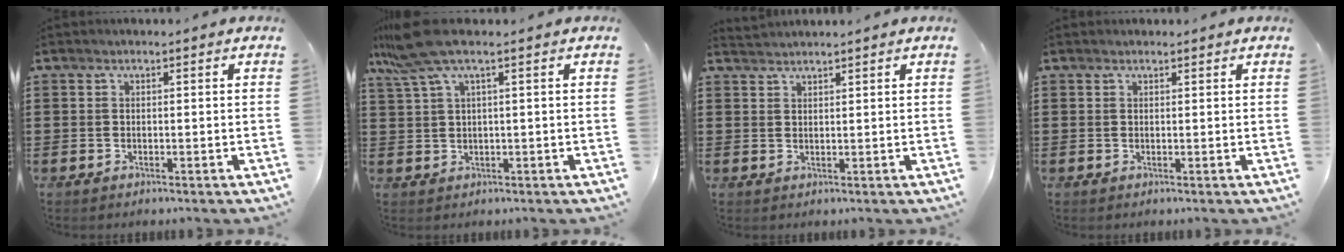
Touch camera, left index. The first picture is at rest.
{"total": 6.3, "force": [3.2, 0.7, 5.3], "torque": [-0.132, -0.007, 0.054]}
{"total": 1.4, "force": [1.3, -0.2, -0.1], "torque": [-0.001, 0.001, 0.027]}
{"total": 0.6, "force": [0.6, 0.2, 0.1], "torque": [-0.004, 0.000, 0.013]}